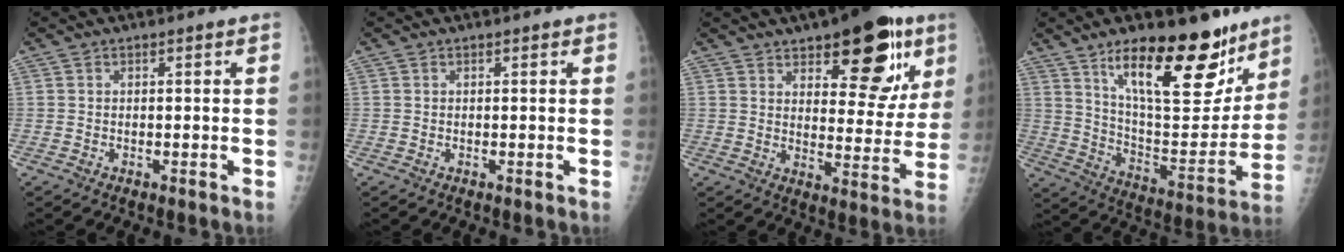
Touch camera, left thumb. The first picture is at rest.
{"total": 0.0}
{"total": 17.6, "force": [9.5, 7.6, 12.7], "torque": [-0.118, -0.042, 0.130]}
{"total": 23.9, "force": [14.8, 9.1, 16.3], "torque": [-0.190, -0.077, 0.240]}